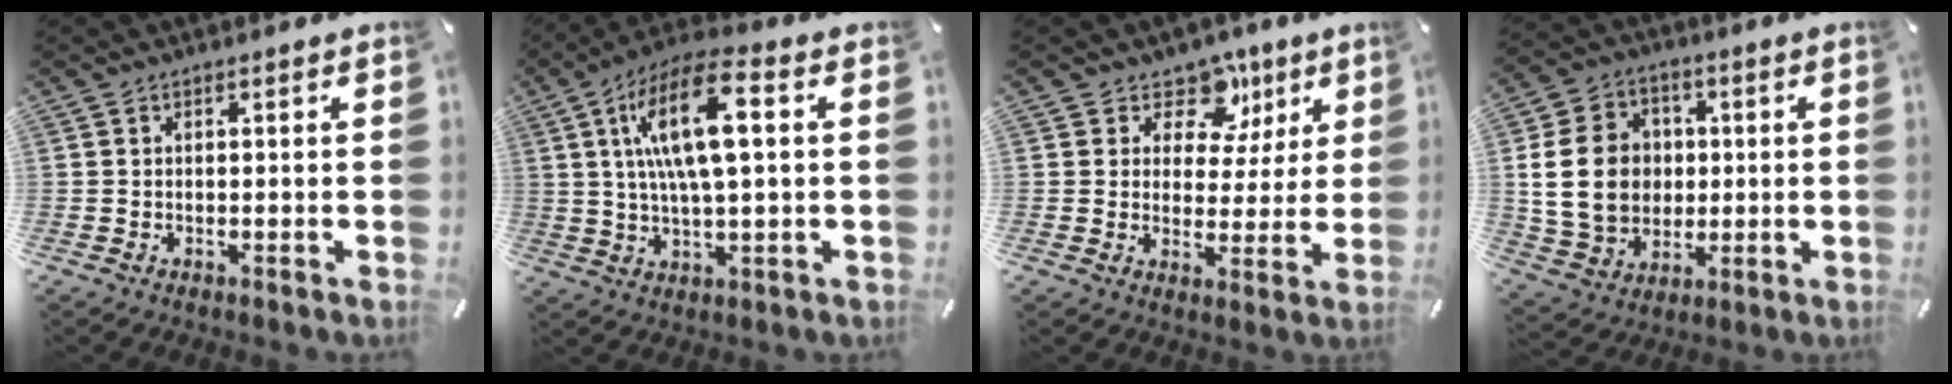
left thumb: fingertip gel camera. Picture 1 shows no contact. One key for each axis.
{"total": 15.9, "fx": 3.6, "fy": 5.6, "fz": 14.4, "tx": -0.284, "ty": 0.002, "tz": 0.057}
{"total": 9.7, "fx": 5.1, "fy": 7.4, "fz": 3.6, "tx": -0.047, "ty": -0.034, "tz": 0.090}
{"total": 15.1, "fx": 0.9, "fy": 12.7, "fz": 8.3, "tx": -0.168, "ty": 0.009, "tz": 0.016}